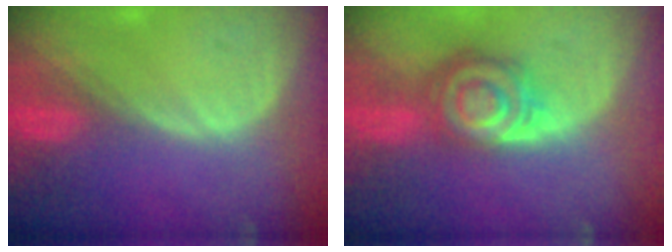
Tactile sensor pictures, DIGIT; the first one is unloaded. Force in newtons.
{"total": 8.0, "press": 7.0, "slide": 3.8}